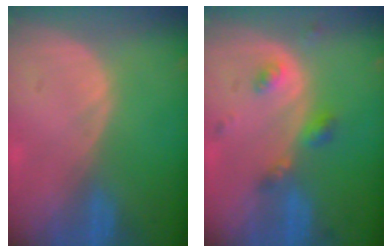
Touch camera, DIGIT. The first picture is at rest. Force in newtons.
{"total": 4.2, "press": 4.1, "slide": 1.1}